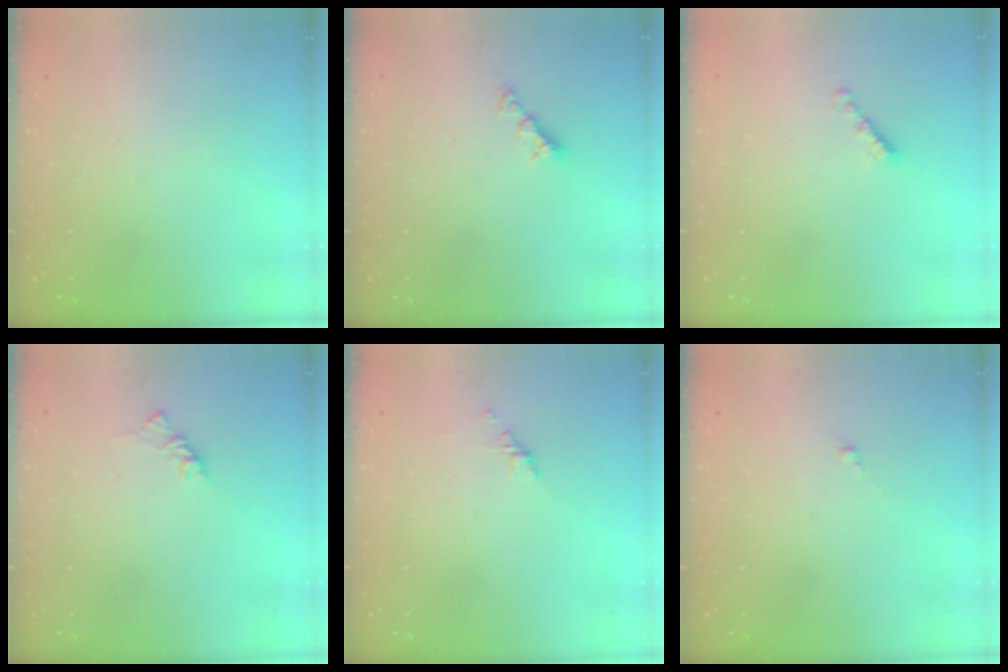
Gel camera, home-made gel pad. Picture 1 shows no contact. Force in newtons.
{"total": 4.1, "press": 4.1, "slide": 0.5}
{"total": 2.1, "press": 2.0, "slide": 0.7}
{"total": 3.0, "press": 2.9, "slide": 0.9}
{"total": 1.1, "press": 1.0, "slide": 0.5}
{"total": 0.5, "press": 0.4, "slide": 0.4}